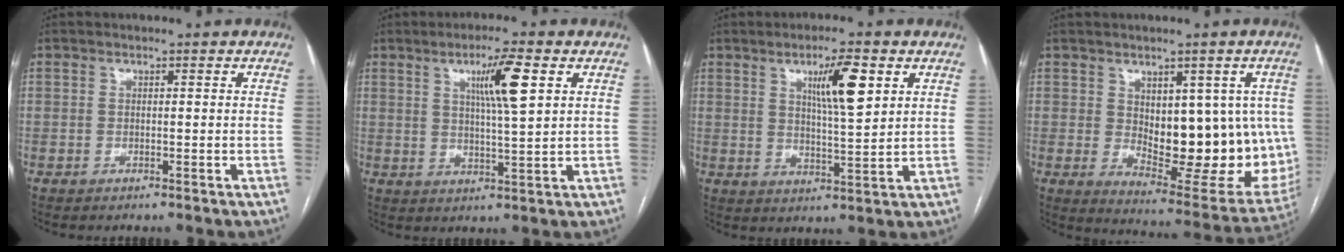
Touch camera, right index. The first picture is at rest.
{"total": 7.8, "force": [3.1, 0.1, 7.2], "torque": [-0.124, 0.001, 0.051]}
{"total": 8.4, "force": [3.5, 1.0, 7.5], "torque": [-0.128, 0.000, 0.058]}
{"total": 17.2, "force": [0.6, 7.9, 15.2], "torque": [-0.179, -0.001, 0.034]}